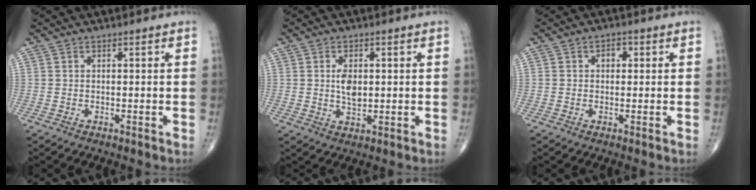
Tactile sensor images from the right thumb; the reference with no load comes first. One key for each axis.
{"total": 4.4, "fx": 0.5, "fy": 2.5, "fz": 3.6, "tx": -0.061, "ty": -0.007, "tz": 0.011}
{"total": 2.0, "fx": 0.4, "fy": 1.5, "fz": 1.2, "tx": -0.007, "ty": 0.005, "tz": 0.002}